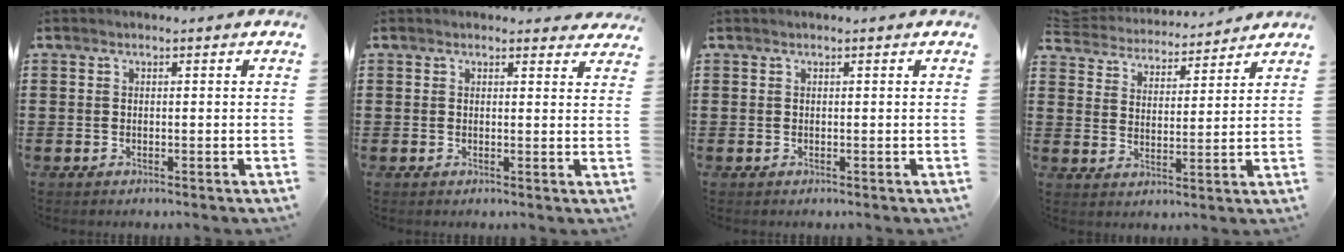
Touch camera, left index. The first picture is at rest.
{"total": 1.5, "force": [1.4, 0.5, 0.3], "torque": [-0.002, 0.002, 0.025]}
{"total": 0.0}
{"total": 4.4, "force": [4.3, 0.5, -0.1], "torque": [-0.025, -0.030, 0.073]}